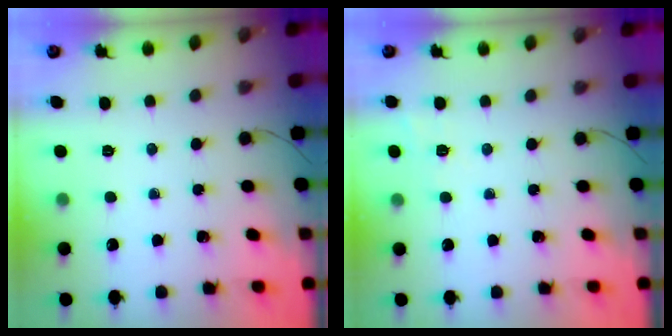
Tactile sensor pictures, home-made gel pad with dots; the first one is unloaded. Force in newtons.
{"total": 6.7, "press": 6.4, "slide": 1.9}